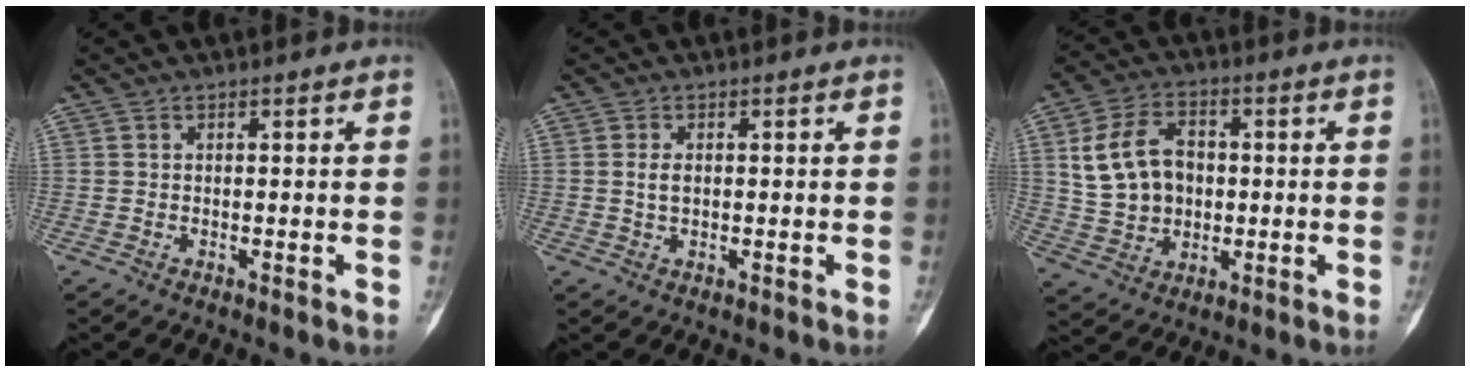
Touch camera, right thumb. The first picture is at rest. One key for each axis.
{"total": 2.0, "fx": 0.2, "fy": 1.3, "fz": 1.6, "tx": -0.032, "ty": 0.001, "tz": 0.003}
{"total": 12.4, "fx": 1.6, "fy": 9.3, "fz": 8.0, "tx": -0.125, "ty": 0.010, "tz": 0.036}